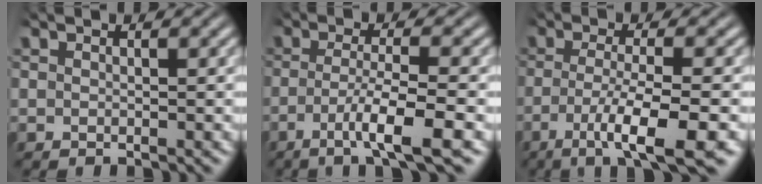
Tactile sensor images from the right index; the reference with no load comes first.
{"total": 5.6, "force": [-2.6, 0.8, 4.8], "torque": [-0.087, -0.019, -0.035]}
{"total": 8.0, "force": [-5.1, 1.6, 5.9], "torque": [-0.105, -0.032, -0.065]}